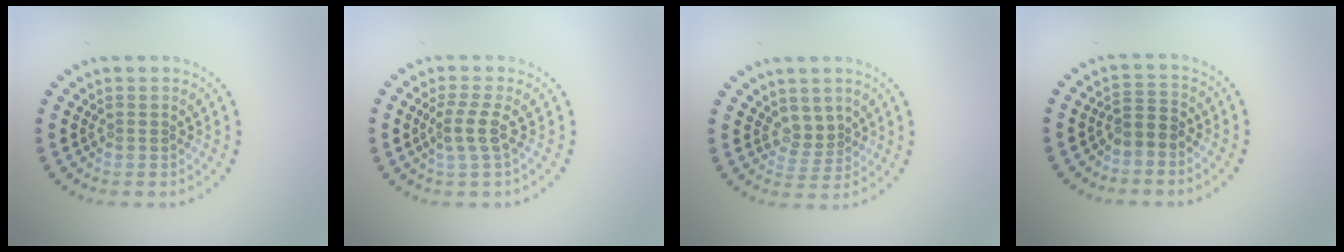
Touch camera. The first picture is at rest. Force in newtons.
{"total": 2.2, "press": 1.6, "slide": 1.4}
{"total": 1.9, "press": 1.3, "slide": 1.4}
{"total": 2.0, "press": 1.6, "slide": 1.2}